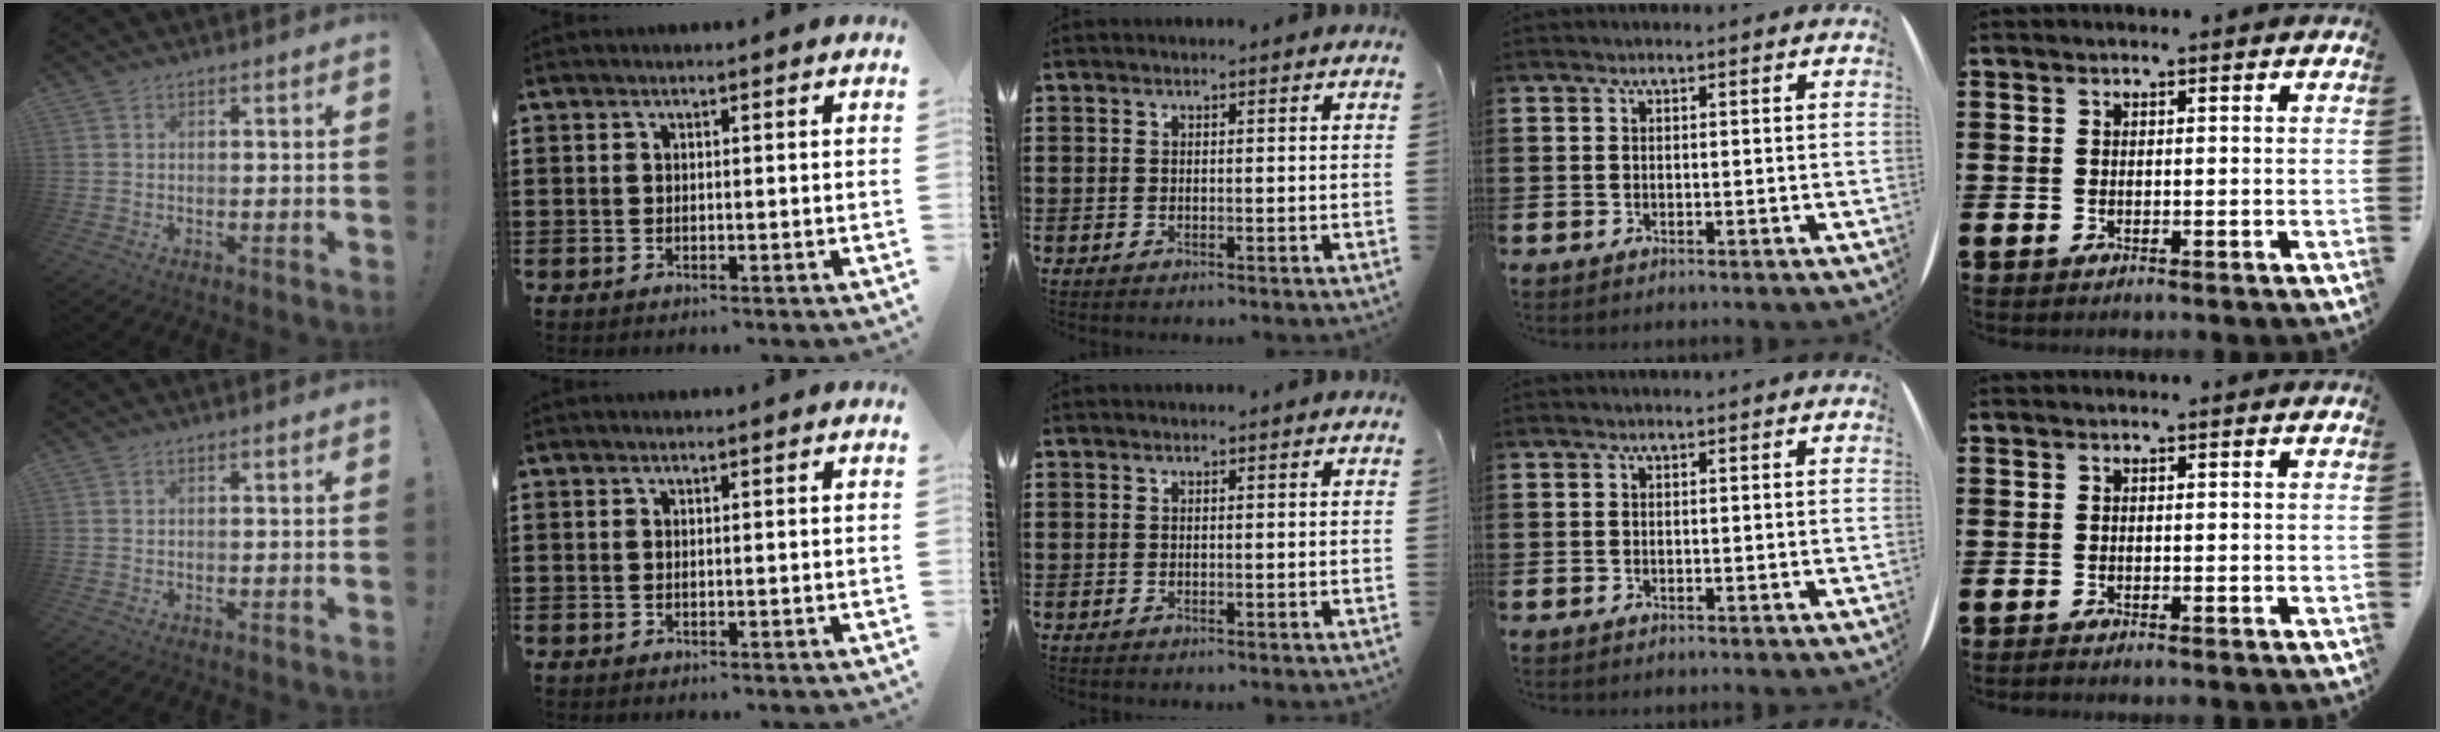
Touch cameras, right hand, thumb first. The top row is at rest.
{}